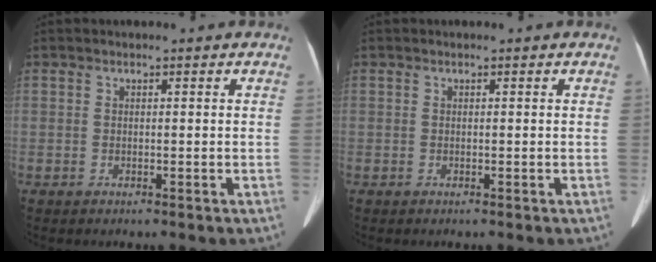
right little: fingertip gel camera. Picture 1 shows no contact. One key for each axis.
{"total": 0.0}